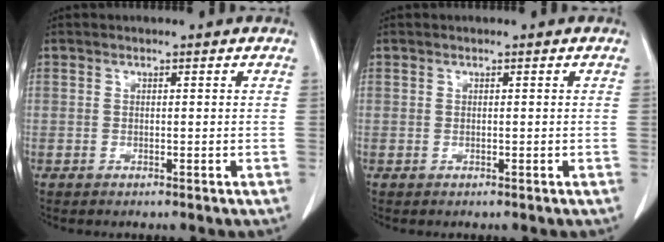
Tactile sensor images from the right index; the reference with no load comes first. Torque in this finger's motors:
{"motor_torque": [0.00, 0.00, 0.00, 0.00]}